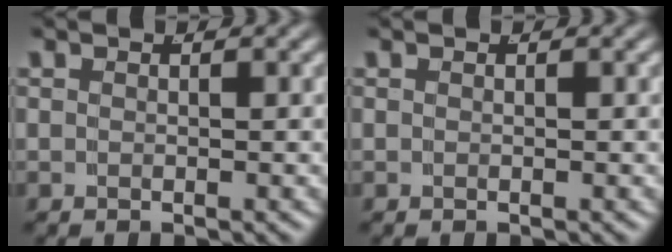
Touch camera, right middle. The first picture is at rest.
{"total": 0.0}